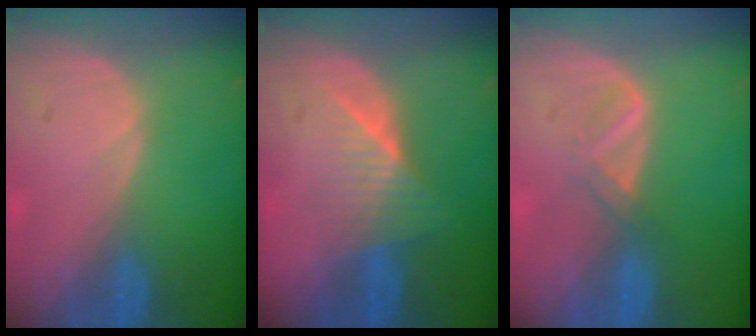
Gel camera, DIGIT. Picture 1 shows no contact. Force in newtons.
{"total": 6.3, "press": 5.5, "slide": 3.0}
{"total": 2.1, "press": 2.1, "slide": 0.2}